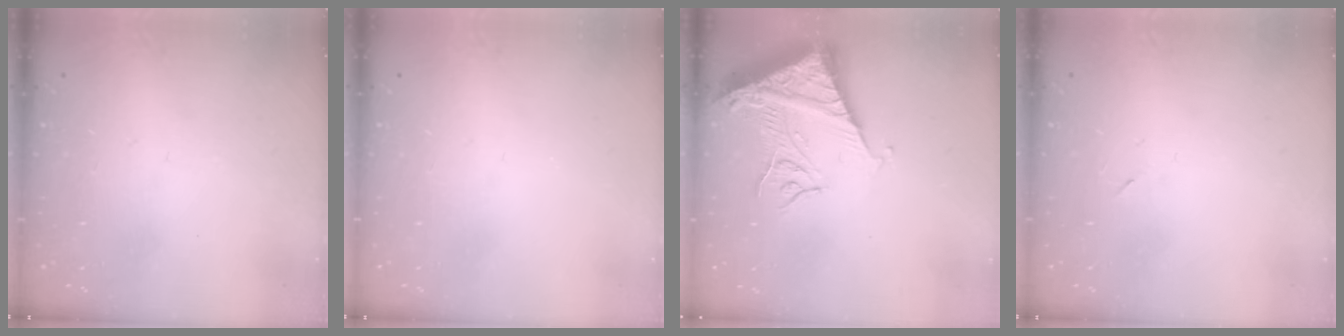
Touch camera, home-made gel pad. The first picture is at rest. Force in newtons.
{"total": 0.0}
{"total": 14.5, "press": 14.4, "slide": 1.8}
{"total": 2.2, "press": 1.9, "slide": 1.2}